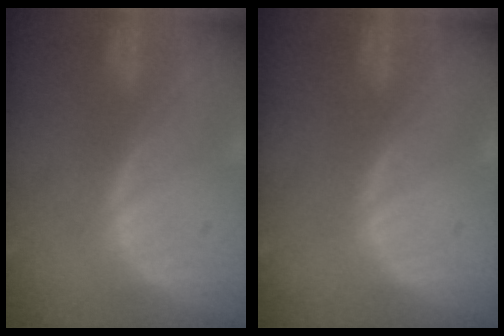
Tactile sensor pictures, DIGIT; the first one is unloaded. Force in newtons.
{"total": 0.0}